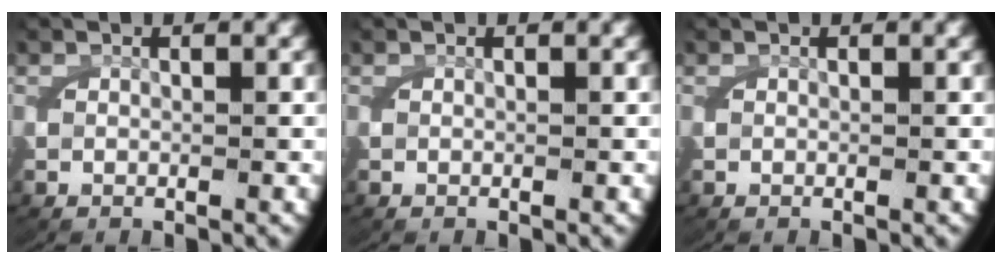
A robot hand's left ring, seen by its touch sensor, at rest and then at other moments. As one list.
[{"total": 0.0}, {"total": 0.0}]